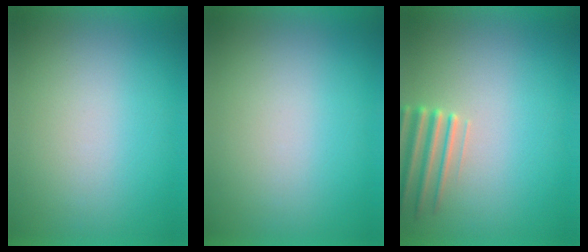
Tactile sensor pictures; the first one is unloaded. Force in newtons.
{"total": 0.0}
{"total": 2.8}